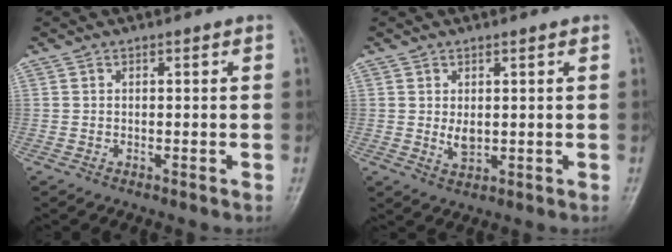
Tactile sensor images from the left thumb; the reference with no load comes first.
{"total": 3.2, "force": [0.5, 2.0, 2.4], "torque": [-0.031, -0.010, 0.014]}